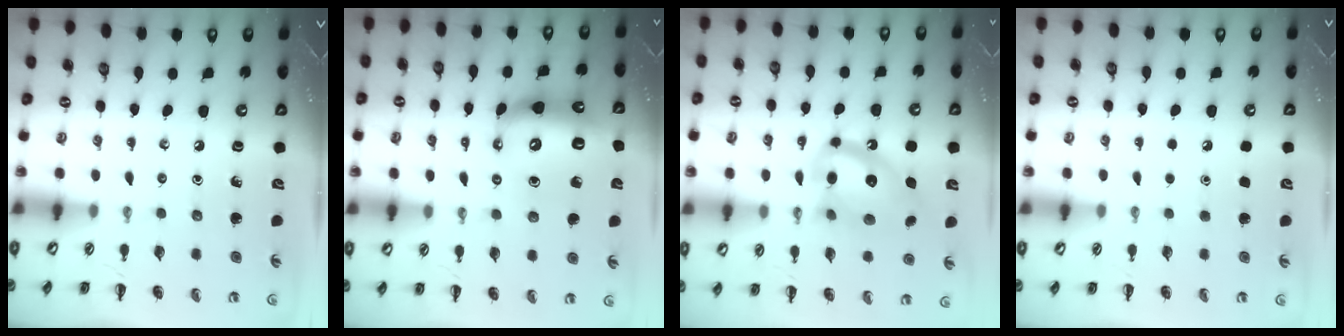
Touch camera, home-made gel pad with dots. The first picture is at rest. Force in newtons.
{"total": 10.8, "press": 10.7, "slide": 1.3}
{"total": 14.2, "press": 14.1, "slide": 2.1}
{"total": 1.8, "press": 1.7, "slide": 0.1}